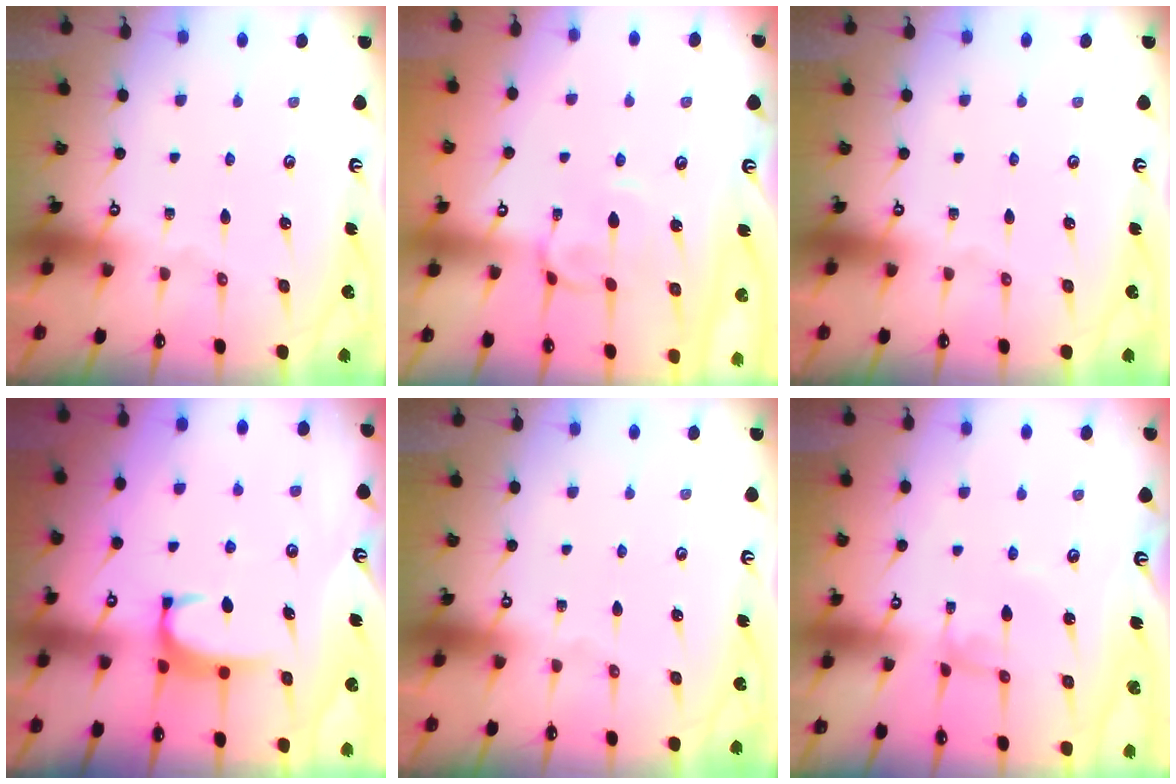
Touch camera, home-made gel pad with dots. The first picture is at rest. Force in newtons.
{"total": 2.4, "press": 2.4, "slide": 0.6}
{"total": 0.0}
{"total": 1.8, "press": 1.7, "slide": 0.5}
{"total": 0.0}
{"total": 2.8, "press": 2.8, "slide": 0.1}